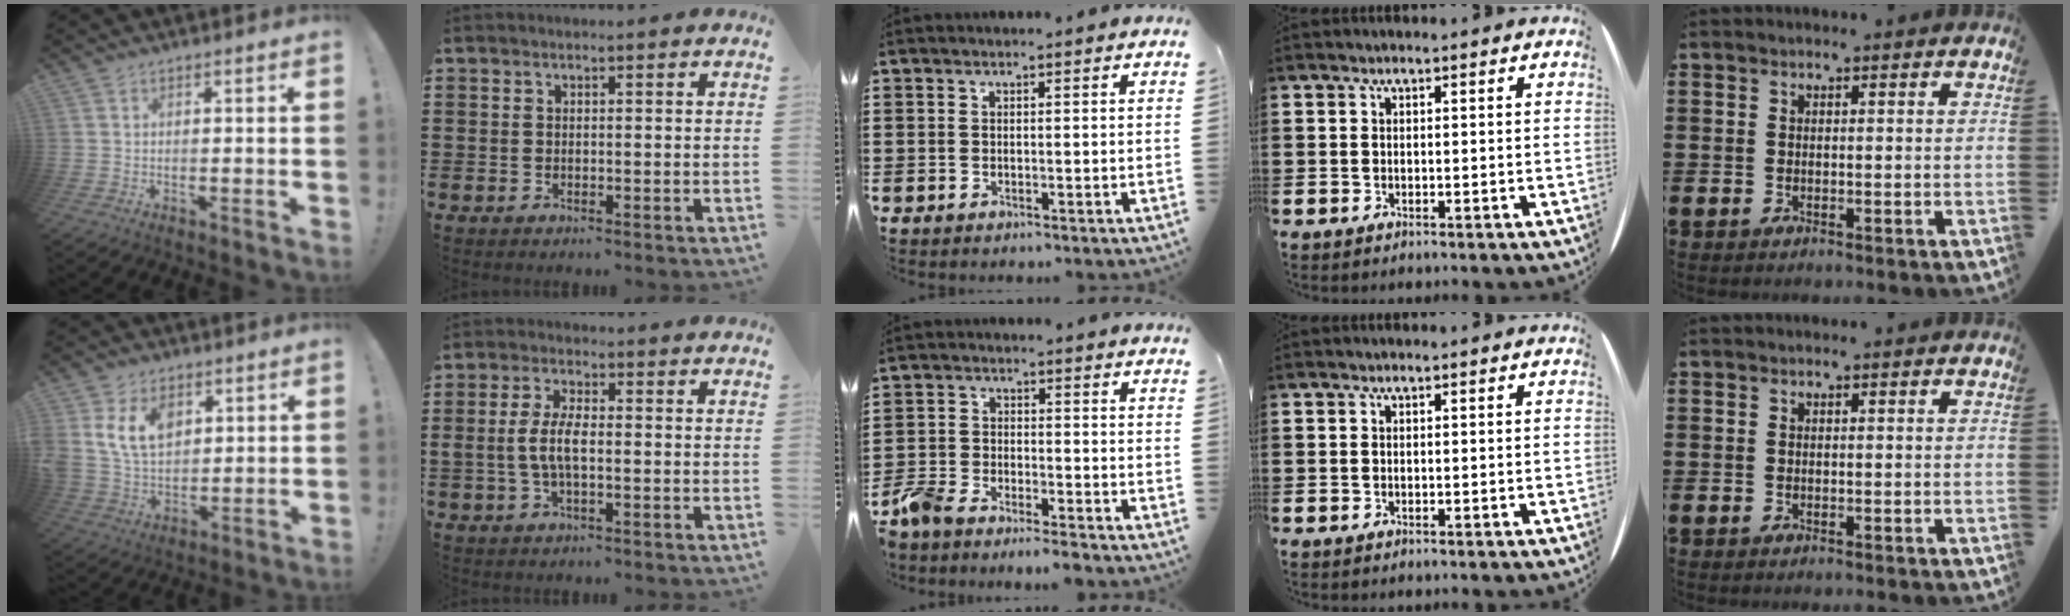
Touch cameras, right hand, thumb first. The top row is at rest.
{"thumb": {"total": 12.3, "force": [5.5, 8.7, 6.8], "torque": [-0.127, -0.019, 0.108]}, "index": {"total": 5.3, "force": [-0.6, 2.1, 4.8], "torque": [-0.114, -0.003, -0.020]}, "middle": {"total": 5.2, "force": [-4.9, 0.8, 1.3], "torque": [-0.059, -0.005, -0.106]}}